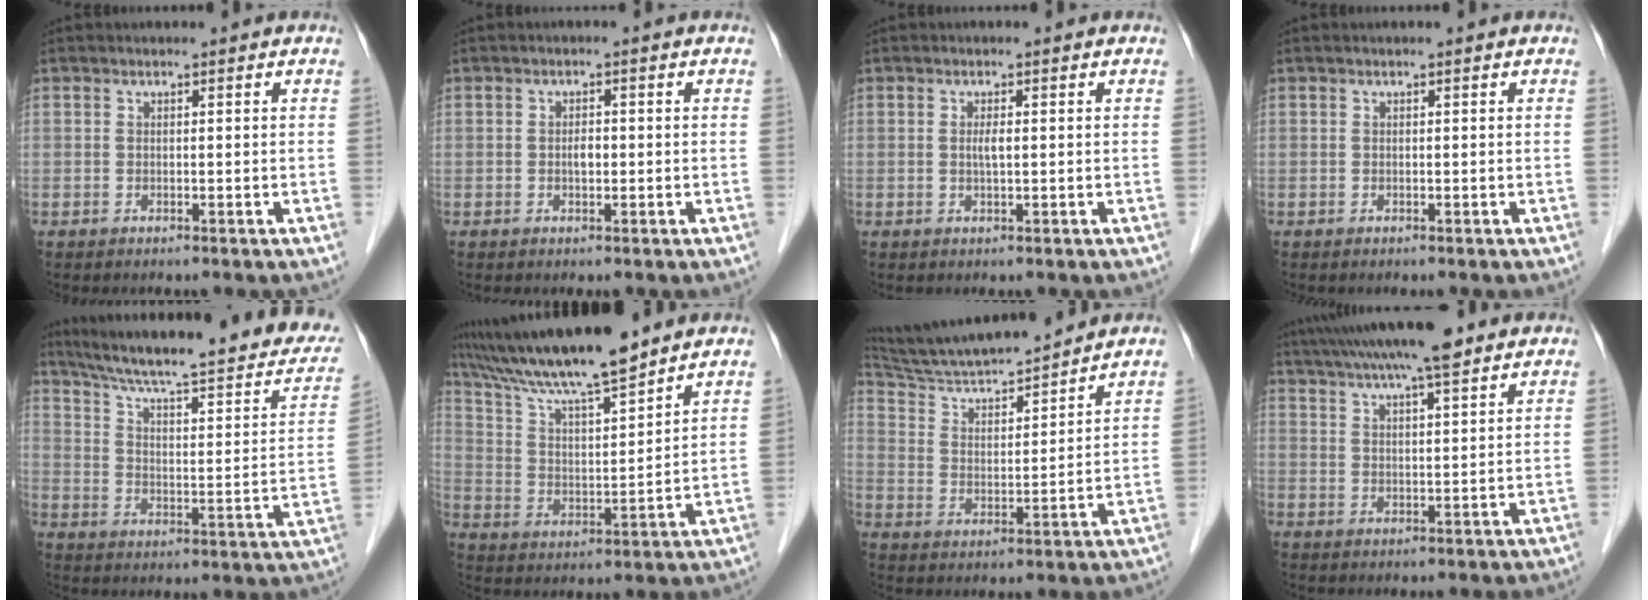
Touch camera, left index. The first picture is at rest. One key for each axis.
{"total": 1.5, "fx": -0.3, "fy": 0.7, "fz": 1.3, "tx": -0.023, "ty": 0.000, "tz": -0.006}
{"total": 1.4, "fx": 0.0, "fy": 0.1, "fz": 1.4, "tx": -0.028, "ty": -0.003, "tz": 0.000}
{"total": 0.0}
{"total": 28.4, "fx": 23.7, "fy": 4.0, "fz": 15.3, "tx": -0.231, "ty": -0.028, "tz": 0.312}
{"total": 14.5, "fx": 12.6, "fy": 0.3, "fz": 7.1, "tx": -0.134, "ty": 0.007, "tz": 0.226}
{"total": 14.9, "fx": 13.8, "fy": 0.2, "fz": 5.6, "tx": -0.106, "ty": 0.002, "tz": 0.238}
{"total": 13.5, "fx": 11.1, "fy": 1.1, "fz": 7.7, "tx": -0.135, "ty": 0.031, "tz": 0.171}